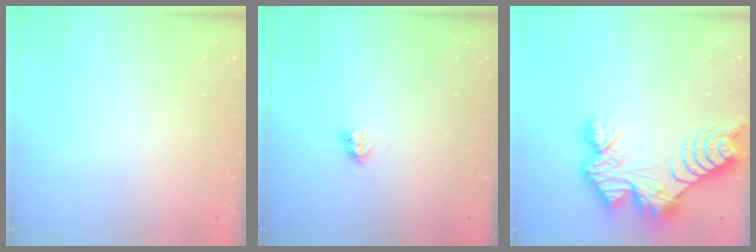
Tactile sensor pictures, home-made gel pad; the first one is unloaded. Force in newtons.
{"total": 3.5, "press": 3.5, "slide": 0.4}
{"total": 14.5, "press": 14.4, "slide": 1.2}